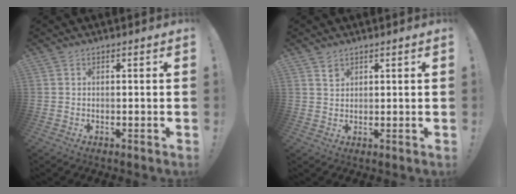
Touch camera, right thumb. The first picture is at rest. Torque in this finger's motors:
{"motor_torque": [-0.06, 0.08, 0.14, -0.07, -0.02]}